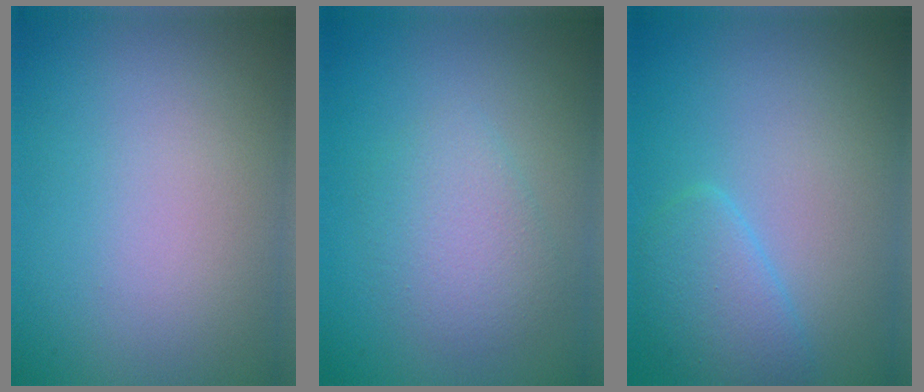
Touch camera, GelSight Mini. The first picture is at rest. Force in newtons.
{"total": 3.0, "press": 3.0, "slide": 0.1}
{"total": 2.8, "press": 2.8, "slide": 0.2}